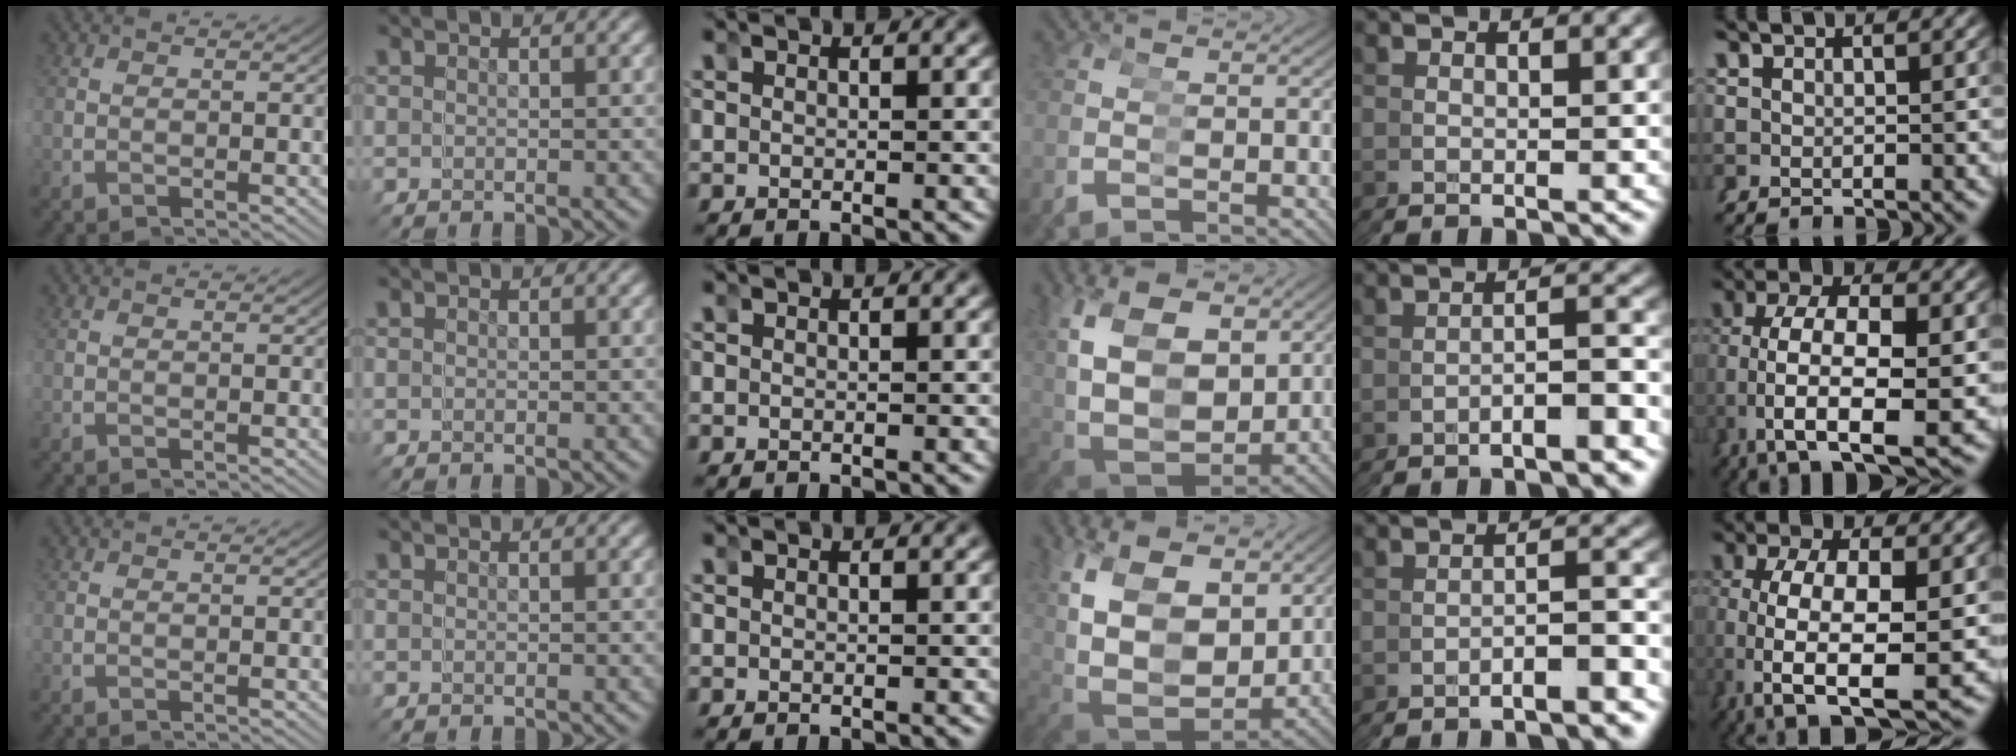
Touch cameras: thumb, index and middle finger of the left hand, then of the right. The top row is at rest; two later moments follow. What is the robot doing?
{"motion": "grasp_and_lifting", "object": "bandage"}